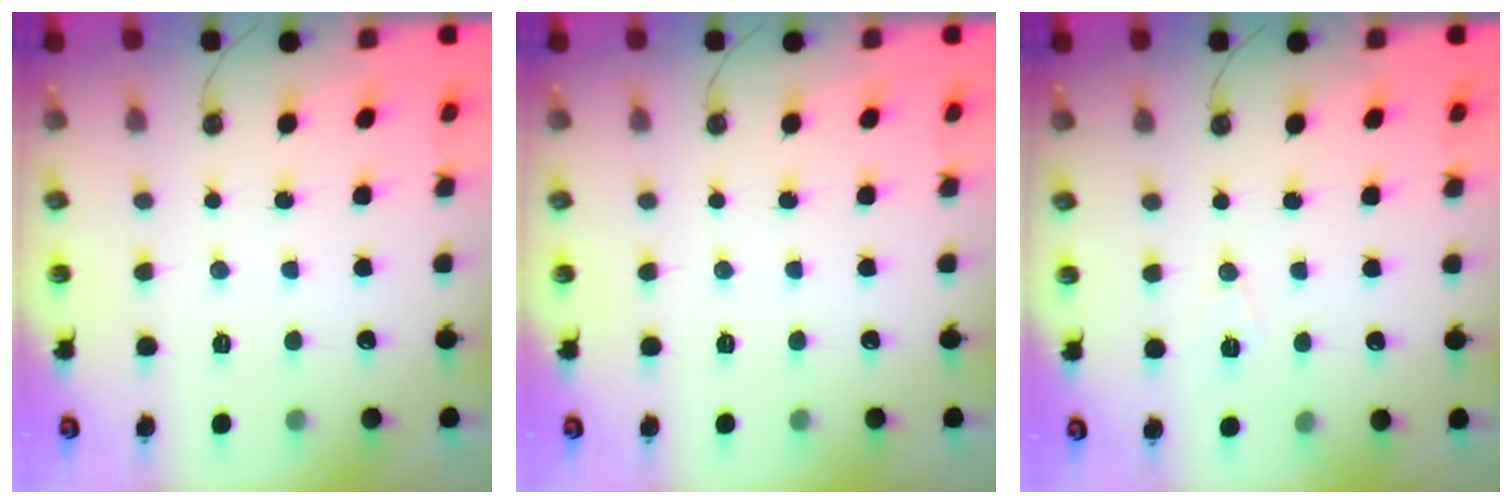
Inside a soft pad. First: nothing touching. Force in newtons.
{"total": 0.0}
{"total": 5.7, "press": 3.5, "slide": 4.6}